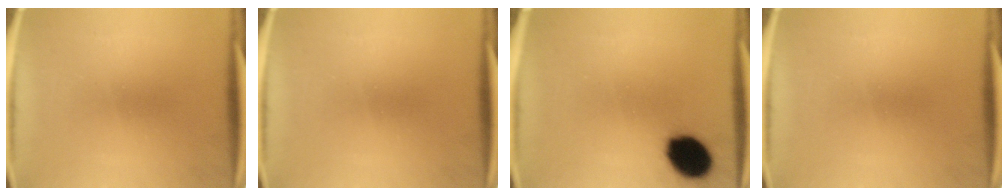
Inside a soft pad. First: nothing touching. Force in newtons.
{"total": 0.0}
{"total": 12.2}
{"total": 0.0}